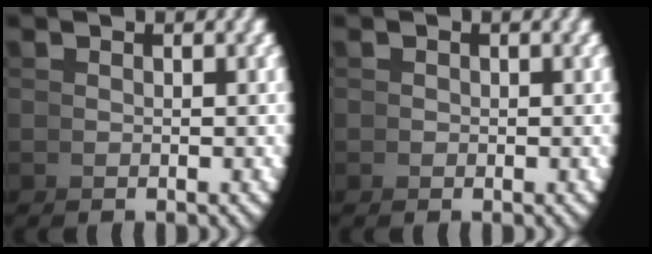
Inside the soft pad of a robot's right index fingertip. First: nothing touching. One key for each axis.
{"total": 0.0}